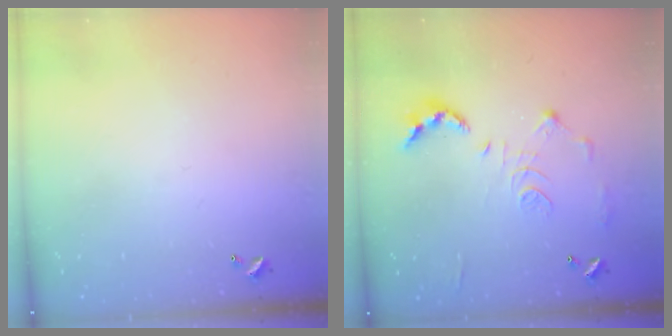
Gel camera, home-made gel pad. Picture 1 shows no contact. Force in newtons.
{"total": 10.7, "press": 10.6, "slide": 0.5}